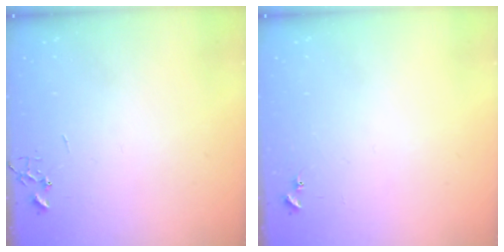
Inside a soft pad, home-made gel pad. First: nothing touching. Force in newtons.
{"total": 6.8, "press": 6.7, "slide": 0.5}